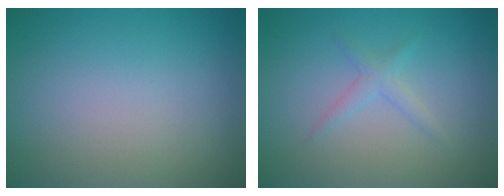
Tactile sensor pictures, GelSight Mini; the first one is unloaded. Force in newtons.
{"total": 1.3, "press": 1.3, "slide": 0.0}